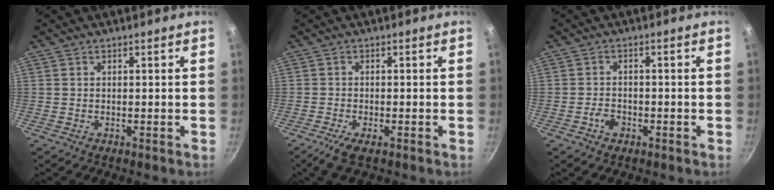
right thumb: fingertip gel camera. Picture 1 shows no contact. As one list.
[{"total": 3.5, "force": [-2.1, 0.9, 2.7], "torque": [-0.062, 0.003, -0.042]}, {"total": 2.8, "force": [-1.5, 1.9, 1.4], "torque": [-0.022, 0.014, -0.027]}]